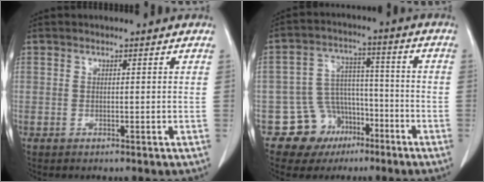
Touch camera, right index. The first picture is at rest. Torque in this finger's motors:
{"motor_torque": [0.06, -0.13, -0.27, -0.10]}